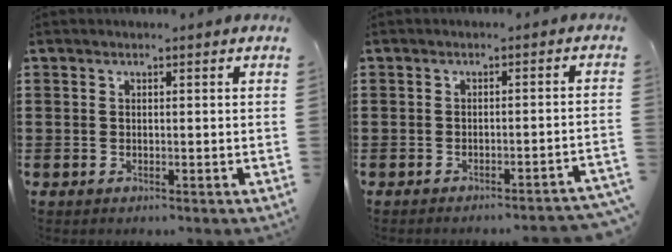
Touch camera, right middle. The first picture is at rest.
{"total": 1.9, "force": [-1.8, -0.5, 0.6], "torque": [-0.012, -0.002, -0.036]}